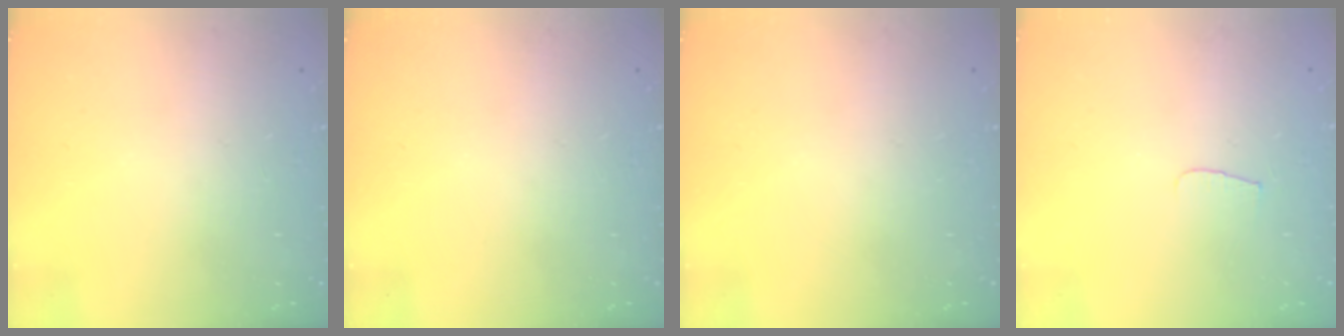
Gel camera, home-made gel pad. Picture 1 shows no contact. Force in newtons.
{"total": 0.0}
{"total": 0.0}
{"total": 3.6, "press": 3.6, "slide": 0.4}